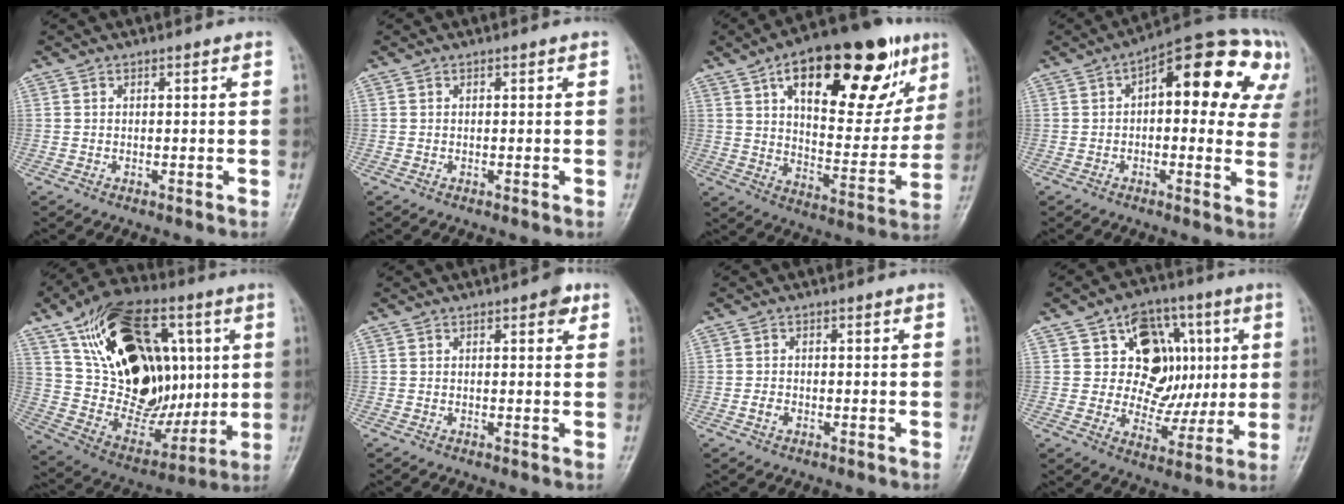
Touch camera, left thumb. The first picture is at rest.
{"total": 0.0}
{"total": 28.2, "force": [13.9, 12.6, 21.1], "torque": [-0.268, -0.014, 0.211]}
{"total": 18.3, "force": [5.7, 9.1, 14.8], "torque": [-0.134, 0.025, 0.060]}
{"total": 28.9, "force": [6.9, 18.0, 21.6], "torque": [-0.336, -0.006, 0.126]}
{"total": 2.6, "force": [1.3, 1.2, 1.9], "torque": [-0.014, -0.001, 0.011]}
{"total": 1.7, "force": [-0.7, 1.3, 0.9], "torque": [-0.016, 0.006, -0.014]}
{"total": 16.0, "force": [3.7, 12.4, 9.5], "torque": [-0.071, 0.002, 0.065]}